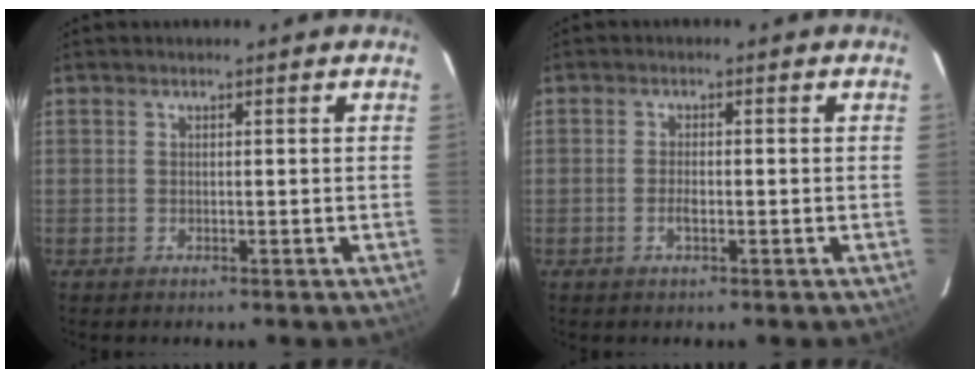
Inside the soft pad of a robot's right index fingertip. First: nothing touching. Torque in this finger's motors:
{"motor_torque": [-0.08, -0.02, -0.03, -0.01]}